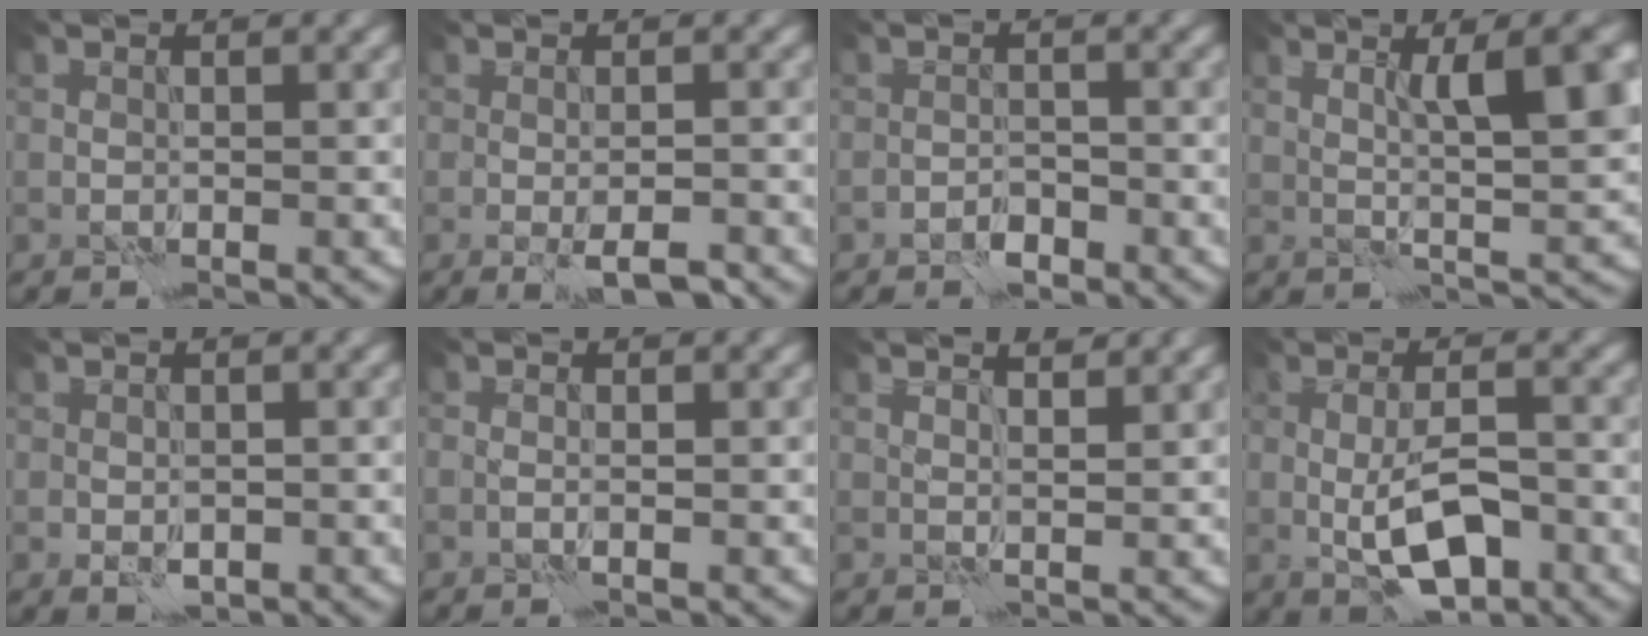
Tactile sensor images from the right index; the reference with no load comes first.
{"total": 3.5, "force": [-1.9, 0.8, 2.9], "torque": [-0.053, -0.005, -0.024]}
{"total": 1.7, "force": [-1.3, 0.8, 0.7], "torque": [-0.008, 0.005, -0.025]}
{"total": 7.0, "force": [1.8, 1.4, 6.6], "torque": [-0.094, 0.004, 0.031]}
{"total": 1.7, "force": [-0.3, 1.1, 1.3], "torque": [-0.024, -0.004, 0.000]}
{"total": 0.8, "force": [-0.1, 0.2, 0.7], "torque": [-0.015, -0.003, -0.001]}
{"total": 2.7, "force": [2.2, 0.7, 1.5], "torque": [-0.017, 0.004, 0.015]}
{"total": 5.6, "force": [-1.8, 2.2, 4.8], "torque": [-0.087, -0.001, -0.031]}